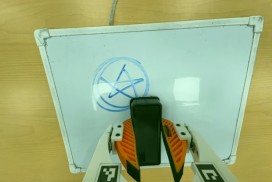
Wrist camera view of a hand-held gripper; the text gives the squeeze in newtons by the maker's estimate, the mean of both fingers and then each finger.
{"total": 10.0, "left": 10.3, "right": 9.8}